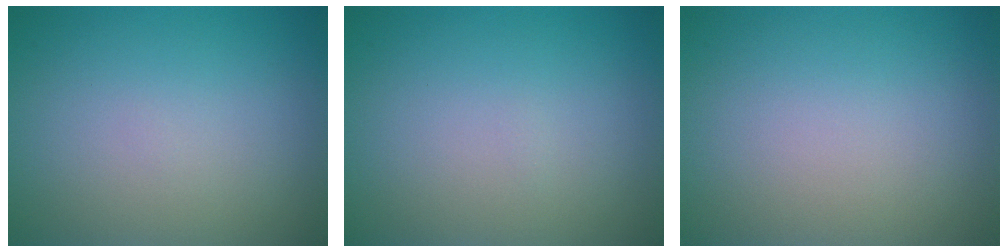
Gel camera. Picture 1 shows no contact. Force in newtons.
{"total": 0.0}
{"total": 0.0}